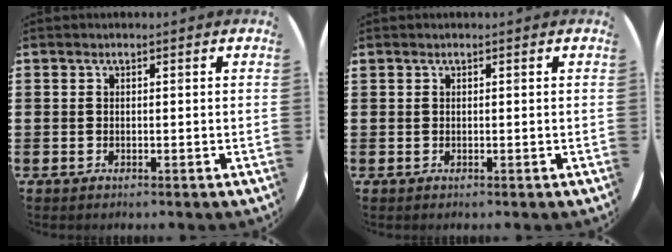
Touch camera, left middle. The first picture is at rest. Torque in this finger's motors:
{"motor_torque": [0.17, -0.11, 0.00, 0.01]}